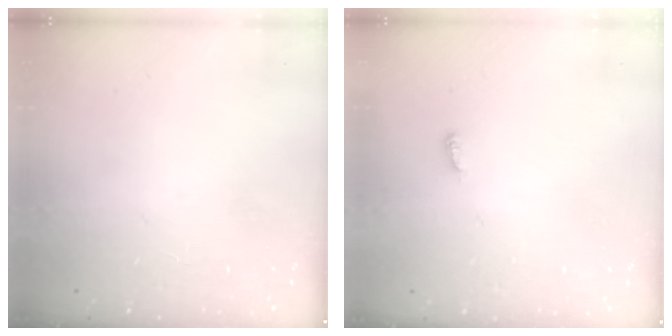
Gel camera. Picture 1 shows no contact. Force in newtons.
{"total": 2.9, "press": 2.9, "slide": 0.3}